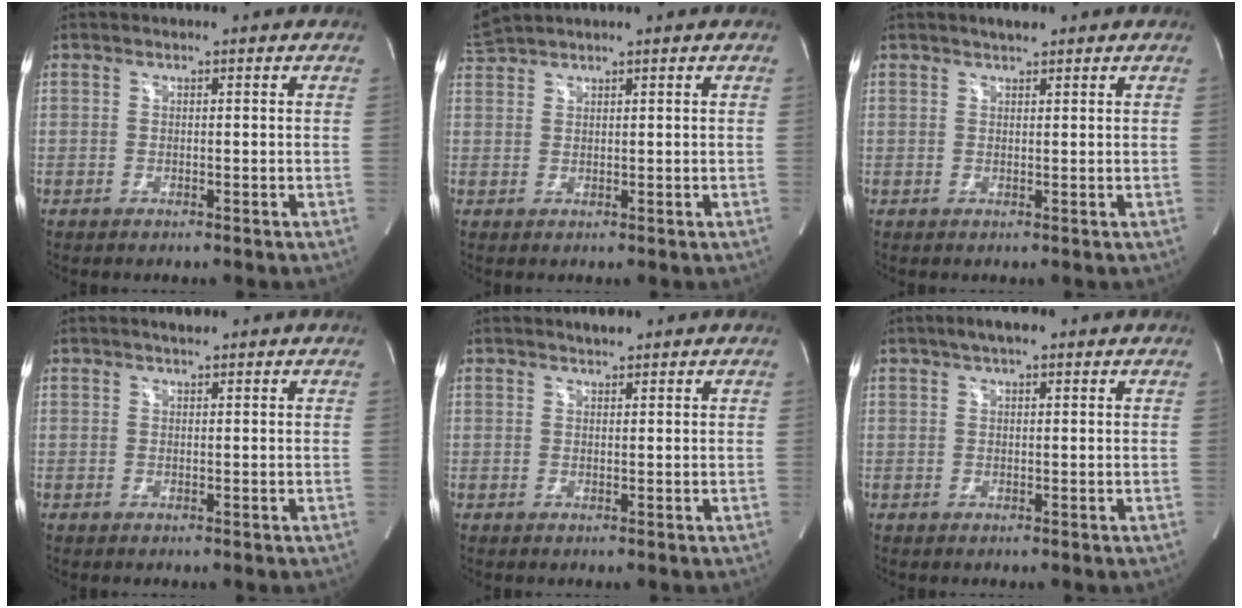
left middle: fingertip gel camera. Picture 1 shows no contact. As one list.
[{"total": 3.0, "force": [2.9, -0.3, 0.5], "torque": [-0.019, 0.023, 0.064]}, {"total": 1.7, "force": [1.4, 0.5, 0.8], "torque": [-0.021, 0.005, 0.025]}, {"total": 1.1, "force": [0.9, 0.2, 0.5], "torque": [-0.017, 0.004, 0.017]}, {"total": 1.3, "force": [1.2, 0.3, 0.4], "torque": [-0.015, 0.003, 0.021]}, {"total": 3.4, "force": [2.2, 1.2, 2.4], "torque": [-0.043, 0.016, 0.035]}]